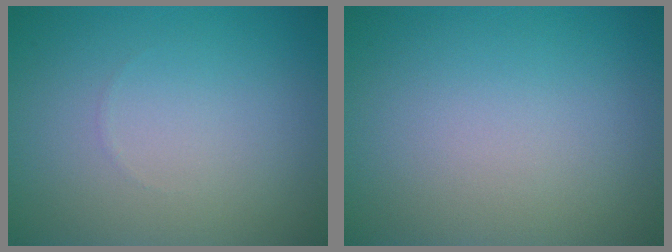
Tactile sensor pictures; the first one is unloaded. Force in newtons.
{"total": 0.0}